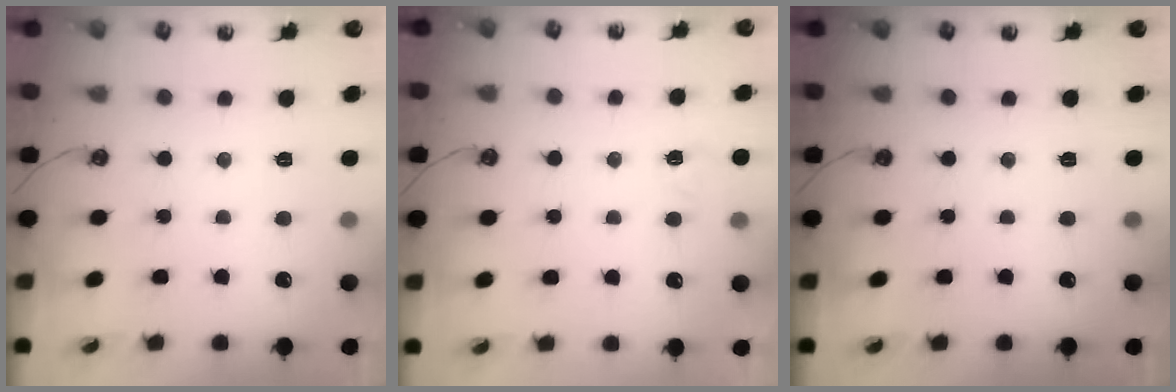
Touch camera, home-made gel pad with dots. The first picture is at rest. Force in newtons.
{"total": 2.6, "press": 2.6, "slide": 0.4}
{"total": 0.0}